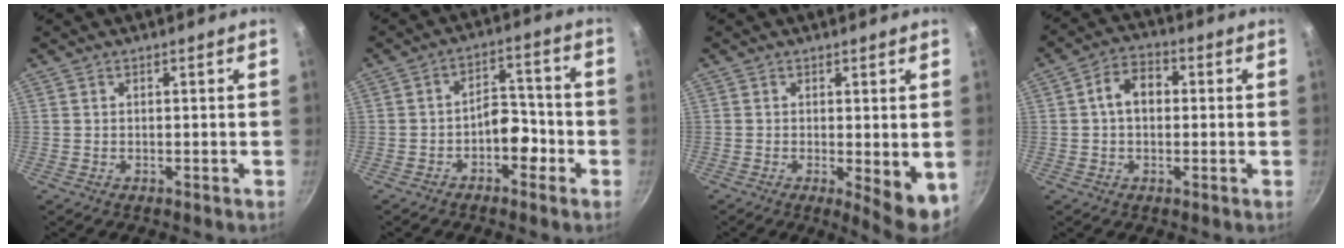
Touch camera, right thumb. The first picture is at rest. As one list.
[{"total": 6.0, "force": [-2.7, 3.7, 3.9], "torque": [-0.022, 0.042, -0.043]}, {"total": 6.6, "force": [-0.7, 1.9, 6.3], "torque": [-0.072, -0.011, -0.003]}, {"total": 8.7, "force": [0.8, 6.1, 6.1], "torque": [-0.067, 0.026, -0.001]}]